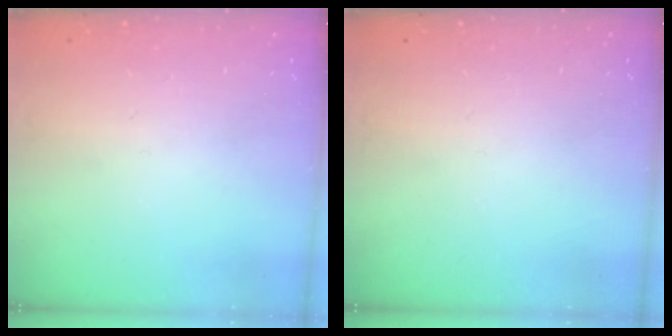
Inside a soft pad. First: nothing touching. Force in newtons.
{"total": 0.0}